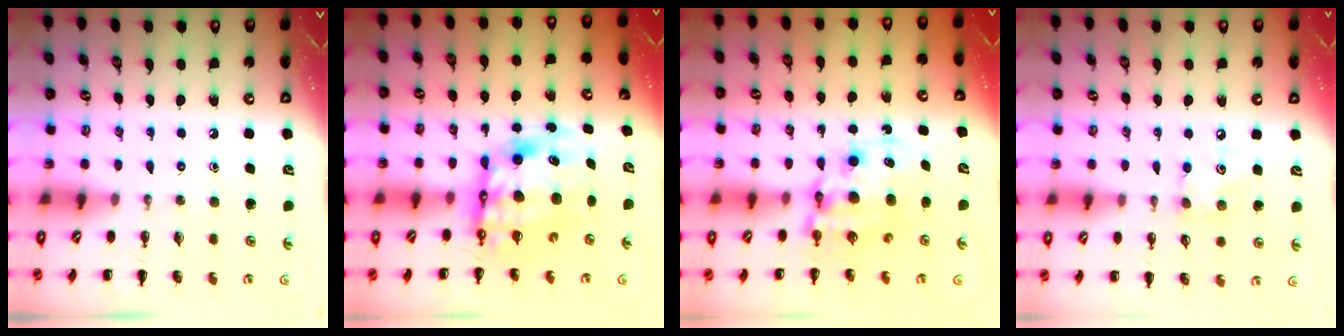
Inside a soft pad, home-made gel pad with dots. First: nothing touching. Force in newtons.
{"total": 11.4, "press": 11.1, "slide": 2.9}
{"total": 9.8, "press": 9.3, "slide": 3.1}
{"total": 5.8, "press": 5.7, "slide": 0.7}